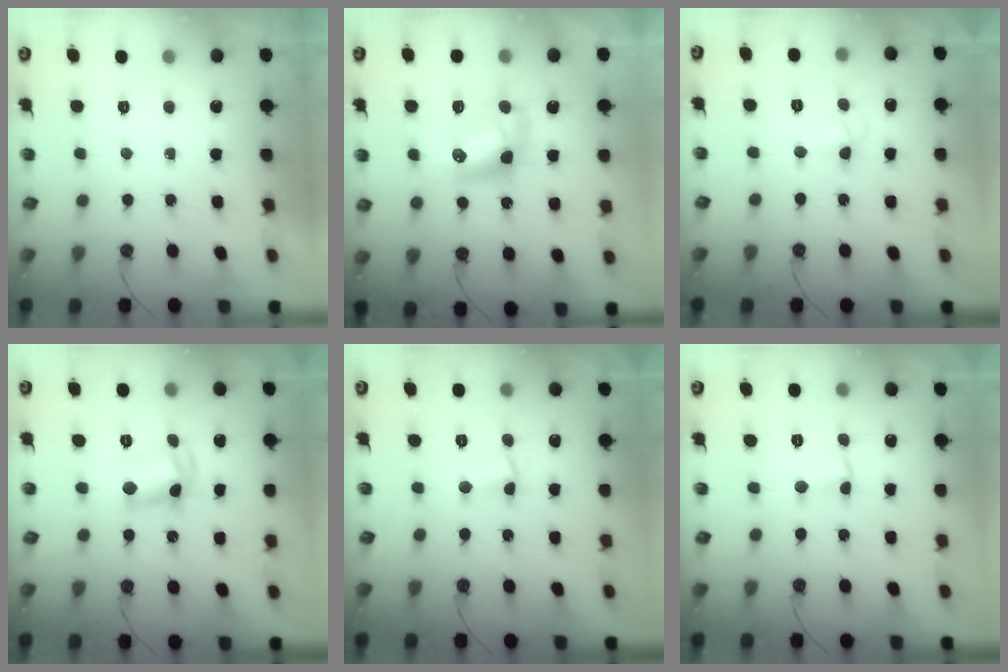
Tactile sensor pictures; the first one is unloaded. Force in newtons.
{"total": 9.6, "press": 9.5, "slide": 1.2}
{"total": 3.5, "press": 3.5, "slide": 0.3}
{"total": 10.6, "press": 10.6, "slide": 0.8}
{"total": 1.5, "press": 1.4, "slide": 0.5}
{"total": 1.7, "press": 1.7, "slide": 0.3}